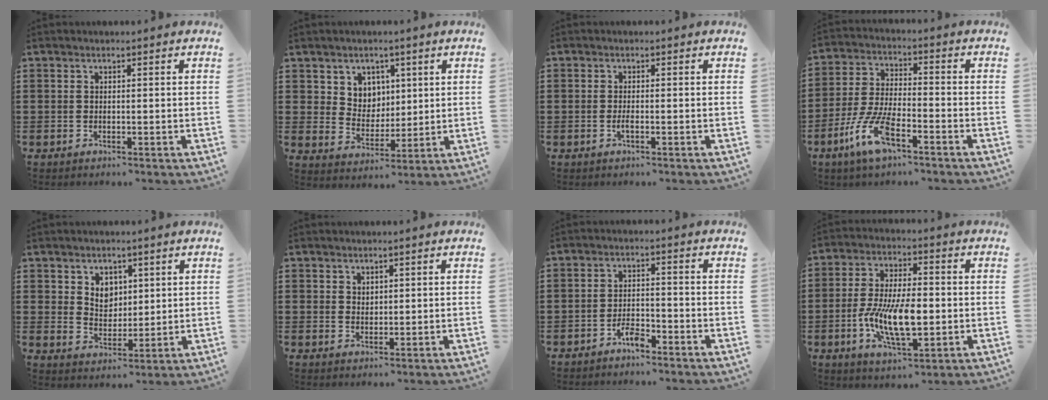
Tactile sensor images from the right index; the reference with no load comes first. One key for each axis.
{"total": 5.4, "fx": 2.9, "fy": 4.6, "fz": 0.5, "tx": -0.030, "ty": 0.001, "tz": 0.052}
{"total": 1.1, "fx": -0.4, "fy": 0.2, "fz": 1.0, "tx": -0.019, "ty": -0.003, "tz": -0.007}
{"total": 9.1, "fx": -5.0, "fy": 2.8, "fz": 7.1, "tx": -0.166, "ty": -0.007, "tz": -0.095}
{"total": 4.3, "fx": 2.4, "fy": 3.4, "fz": 1.1, "tx": -0.029, "ty": 0.005, "tz": 0.042}
{"total": 1.5, "fx": 1.2, "fy": 0.8, "fz": 0.2, "tx": -0.005, "ty": 0.002, "tz": 0.024}
{"total": 3.2, "fx": -2.6, "fy": 0.9, "fz": 1.7, "tx": -0.040, "ty": 0.006, "tz": -0.052}
{"total": 10.8, "fx": -1.9, "fy": 4.8, "fz": 9.4, "tx": -0.207, "ty": -0.008, "tz": -0.038}